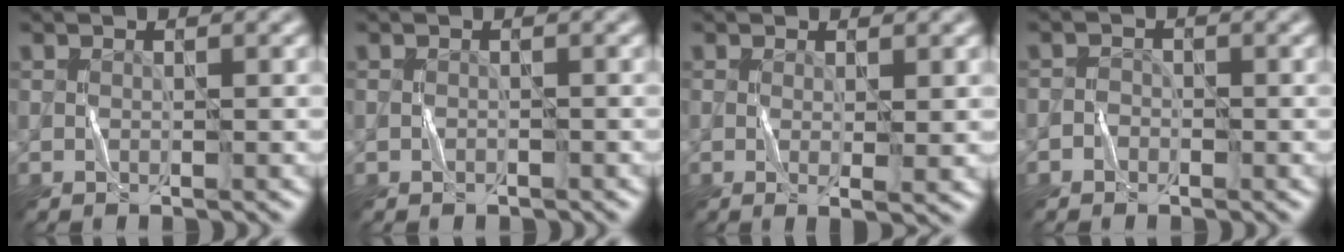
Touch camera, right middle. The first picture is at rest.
{"total": 0.5, "force": [-0.4, 0.3, 0.1], "torque": [-0.001, -0.001, -0.005]}
{"total": 1.9, "force": [0.1, 0.2, 1.9], "torque": [-0.031, -0.007, 0.002]}
{"total": 1.0, "force": [-0.6, 0.8, 0.1], "torque": [0.002, 0.004, -0.013]}